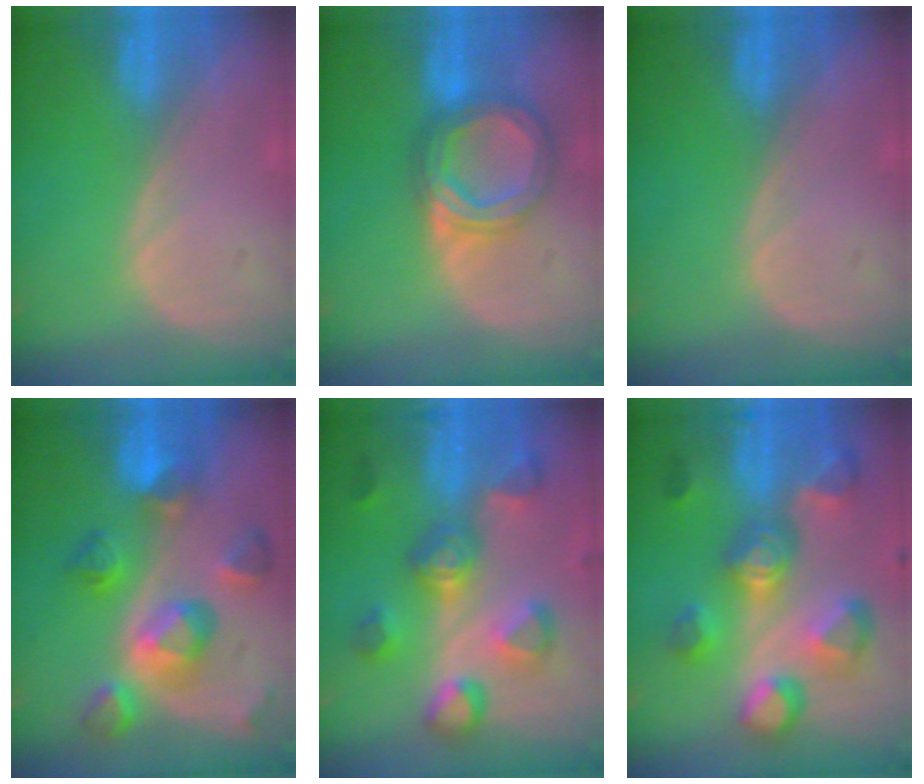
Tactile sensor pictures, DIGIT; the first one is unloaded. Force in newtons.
{"total": 7.1, "press": 7.1, "slide": 0.5}
{"total": 0.0}
{"total": 10.4, "press": 9.2, "slide": 4.9}
{"total": 8.7, "press": 8.7, "slide": 0.2}
{"total": 11.0, "press": 9.9, "slide": 4.9}